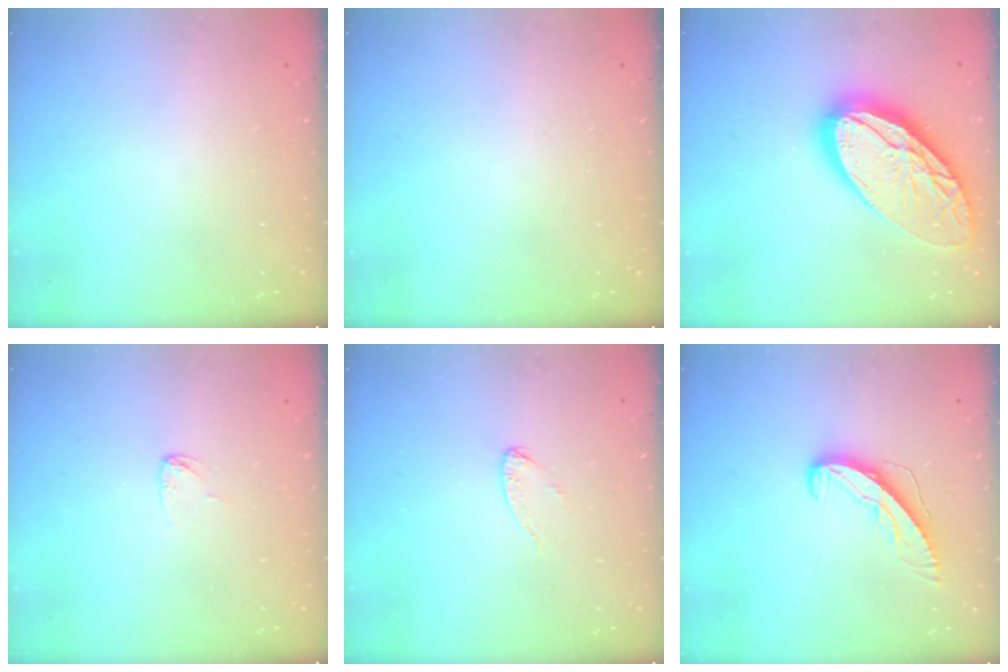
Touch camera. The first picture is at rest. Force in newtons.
{"total": 0.0}
{"total": 26.8, "press": 26.6, "slide": 2.8}
{"total": 3.1, "press": 3.1, "slide": 0.2}
{"total": 3.8, "press": 3.7, "slide": 0.4}
{"total": 8.7, "press": 8.6, "slide": 0.4}